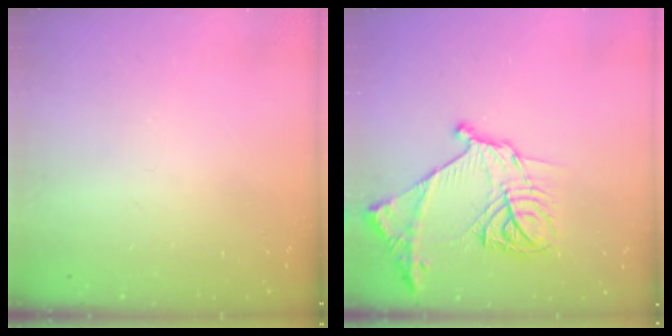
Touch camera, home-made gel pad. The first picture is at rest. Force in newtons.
{"total": 18.4, "press": 18.3, "slide": 1.9}